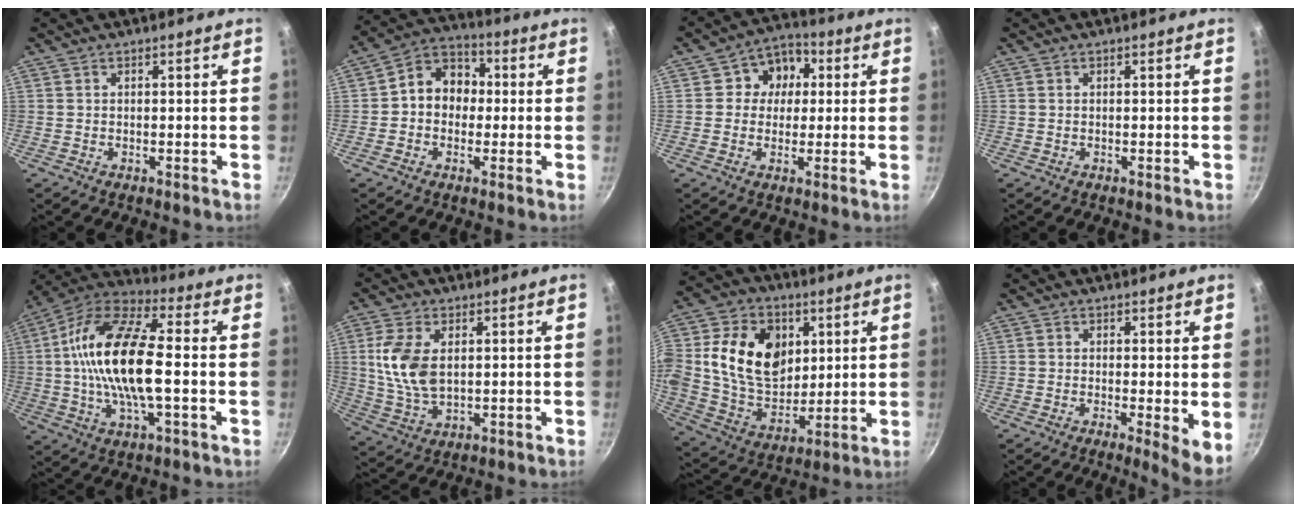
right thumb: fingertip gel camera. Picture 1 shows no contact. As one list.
[{"total": 9.8, "force": [0.2, 8.2, 5.4], "torque": [-0.045, 0.029, -0.019]}, {"total": 8.0, "force": [1.3, 7.1, 3.4], "torque": [-0.007, 0.010, 0.004]}, {"total": 0.0}, {"total": 20.1, "force": [-0.1, 8.0, 18.5], "torque": [-0.348, 0.030, -0.021]}, {"total": 10.5, "force": [1.9, 6.2, 8.3], "torque": [-0.161, -0.013, 0.041]}, {"total": 20.8, "force": [4.6, 15.3, 13.3], "torque": [-0.211, -0.011, 0.081]}, {"total": 5.2, "force": [-0.3, 1.2, 5.0], "torque": [-0.067, -0.017, -0.005]}]